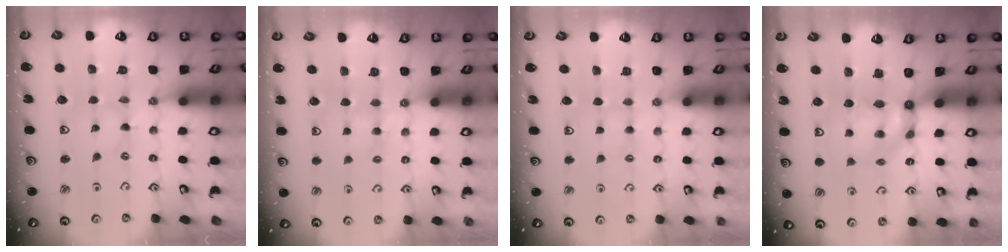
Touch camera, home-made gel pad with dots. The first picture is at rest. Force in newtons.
{"total": 3.7, "press": 3.7, "slide": 0.6}
{"total": 2.4, "press": 2.4, "slide": 0.5}
{"total": 6.7, "press": 6.7, "slide": 0.1}